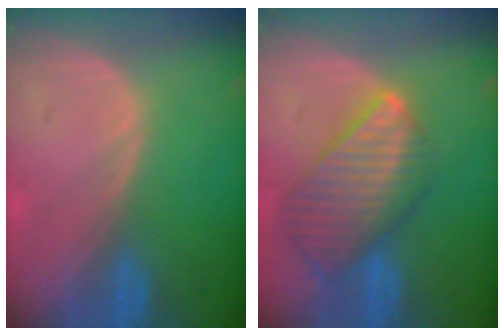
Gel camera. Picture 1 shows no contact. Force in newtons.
{"total": 9.6, "press": 8.4, "slide": 4.7}